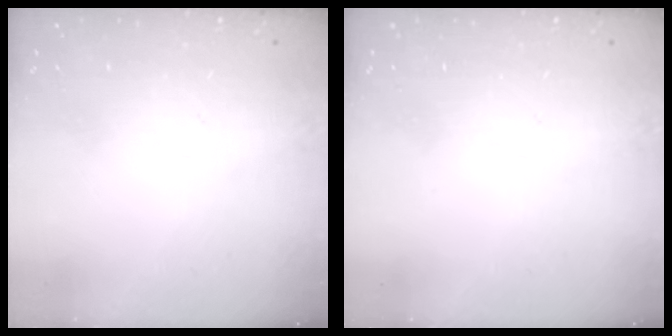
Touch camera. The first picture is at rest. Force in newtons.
{"total": 0.0}